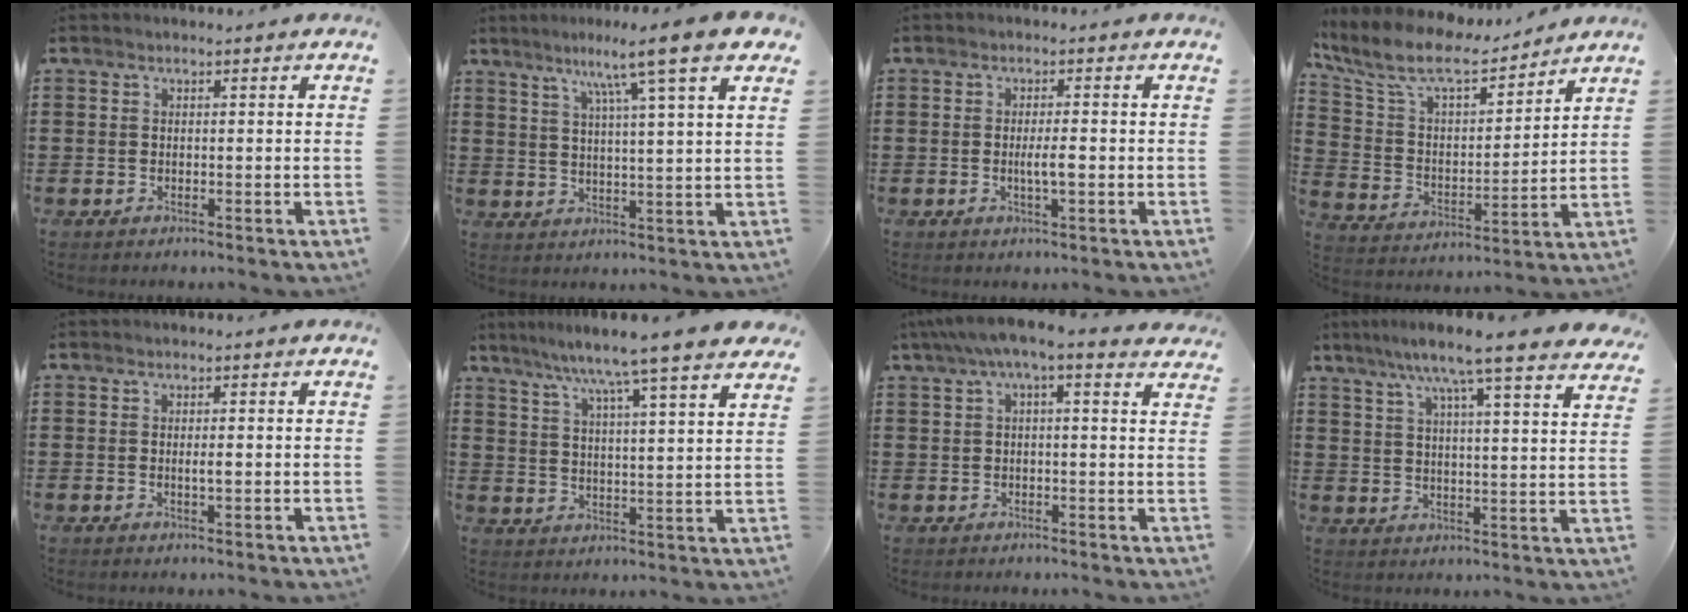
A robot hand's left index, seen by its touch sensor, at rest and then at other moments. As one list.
[{"total": 9.8, "force": [6.6, -0.3, 7.3], "torque": [-0.145, -0.022, 0.100]}, {"total": 2.9, "force": [-0.4, 0.5, 2.8], "torque": [-0.058, -0.004, -0.011]}, {"total": 10.0, "force": [8.3, 2.9, 4.8], "torque": [-0.131, -0.045, 0.143]}, {"total": 1.1, "force": [0.0, 0.1, 1.1], "torque": [-0.021, -0.003, 0.000]}, {"total": 7.2, "force": [6.1, -1.6, 3.4], "torque": [-0.091, -0.041, 0.097]}, {"total": 4.4, "force": [2.7, 0.7, 3.4], "torque": [-0.073, 0.000, 0.044]}, {"total": 8.7, "force": [7.1, -0.4, 5.0], "torque": [-0.115, -0.033, 0.114]}]